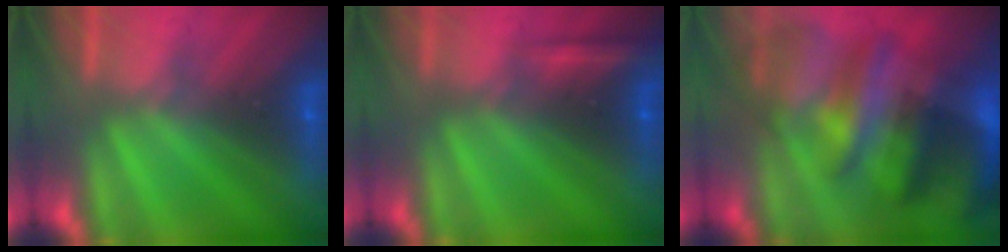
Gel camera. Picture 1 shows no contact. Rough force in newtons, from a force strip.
{"total": 2.2}
{"total": 7.5}